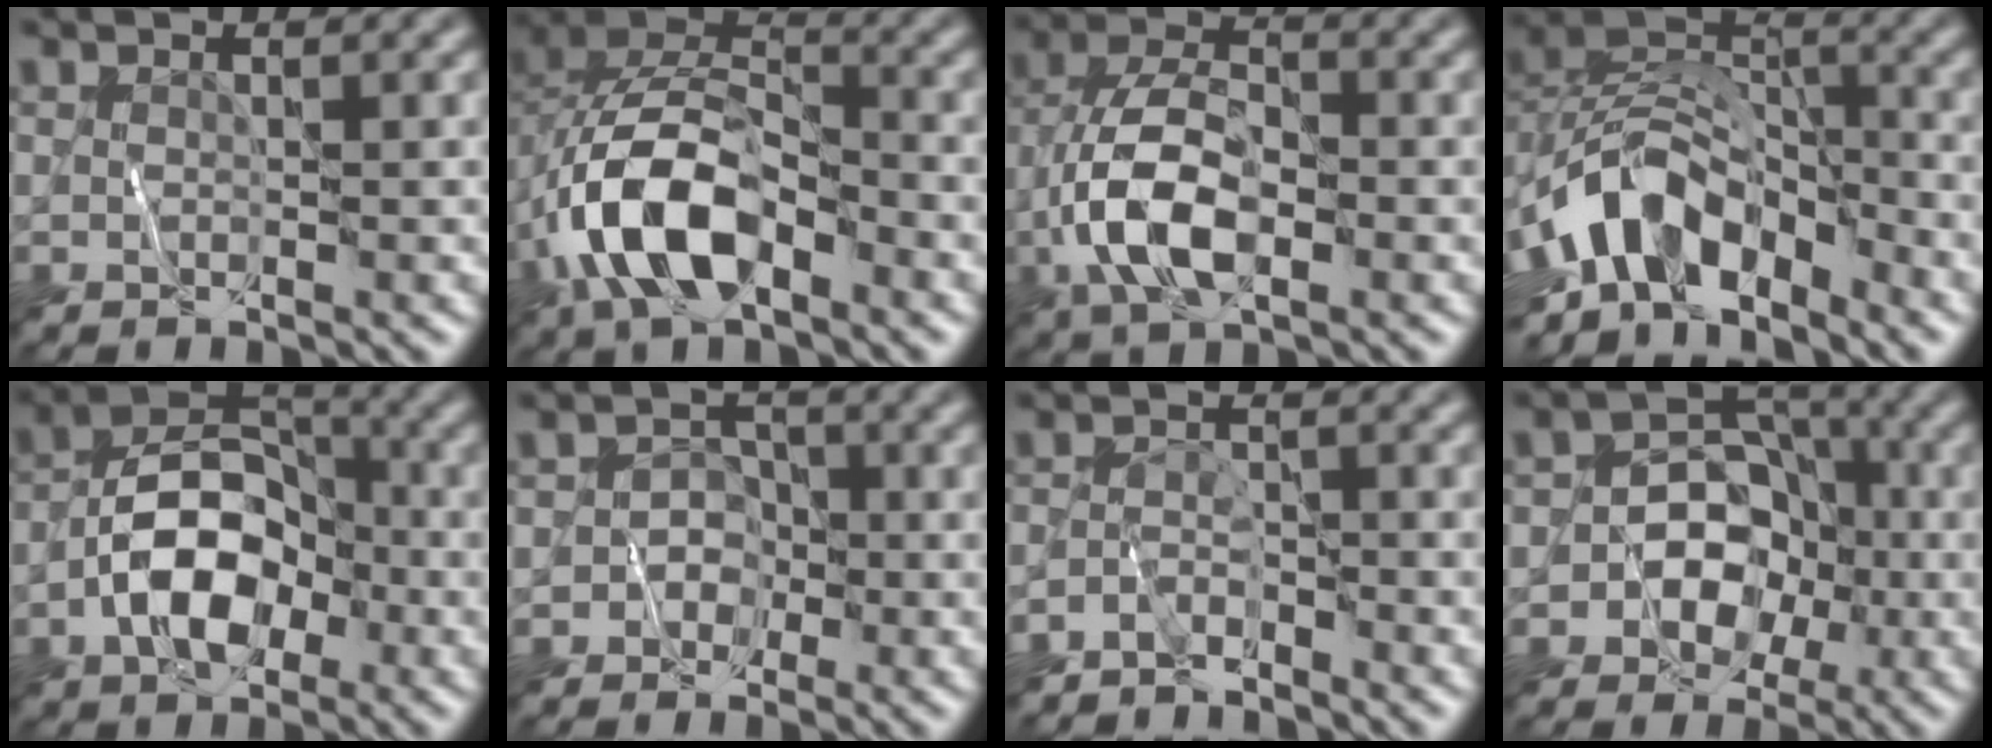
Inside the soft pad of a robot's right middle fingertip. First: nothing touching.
{"total": 9.6, "force": [-3.6, 5.3, 7.2], "torque": [-0.145, 0.009, -0.076]}
{"total": 7.6, "force": [-2.4, 3.8, 6.2], "torque": [-0.132, 0.005, -0.056]}
{"total": 9.4, "force": [-5.2, 5.0, 6.0], "torque": [-0.092, 0.008, -0.102]}
{"total": 7.5, "force": [-2.4, 4.5, 5.5], "torque": [-0.091, 0.012, -0.050]}
{"total": 2.2, "force": [-0.7, 2.0, 0.4], "torque": [0.030, 0.013, -0.028]}
{"total": 2.3, "force": [-2.1, 0.7, 0.5], "torque": [-0.011, 0.004, -0.048]}
{"total": 5.9, "force": [-1.5, 5.0, 2.6], "torque": [-0.010, 0.018, -0.051]}